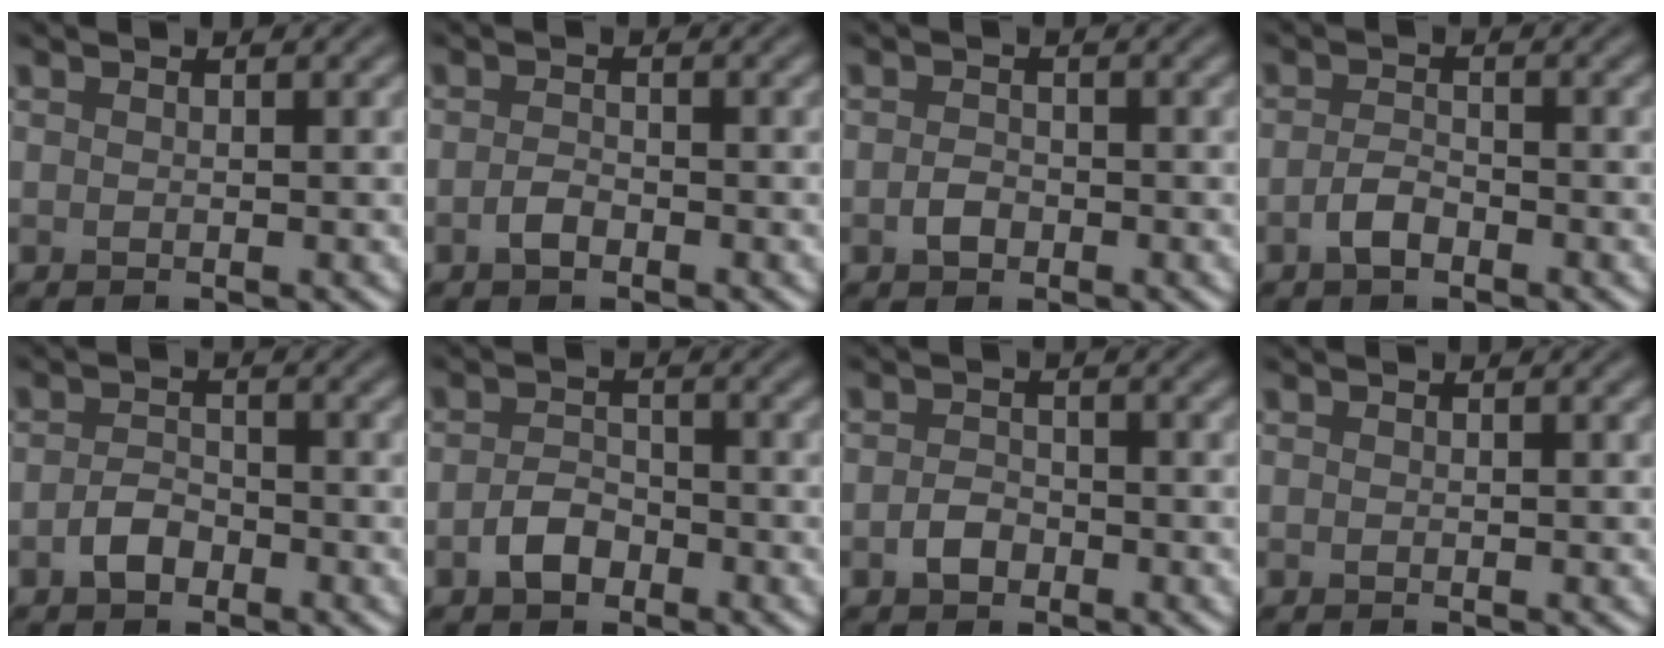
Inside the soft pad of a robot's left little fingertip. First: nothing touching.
{"total": 1.3, "force": [-0.8, 0.6, 0.8], "torque": [-0.019, 0.001, -0.019]}
{"total": 1.5, "force": [-0.7, 1.0, 0.8], "torque": [-0.017, 0.000, -0.018]}
{"total": 1.8, "force": [-1.1, 0.8, 1.2], "torque": [-0.025, 0.003, -0.027]}
{"total": 2.1, "force": [-1.2, 1.3, 1.1], "torque": [-0.022, 0.004, -0.029]}
{"total": 2.5, "force": [-1.4, 1.5, 1.3], "torque": [-0.024, 0.004, -0.031]}
{"total": 1.8, "force": [-0.9, 1.2, 1.0], "torque": [-0.018, 0.001, -0.023]}
{"total": 0.0}